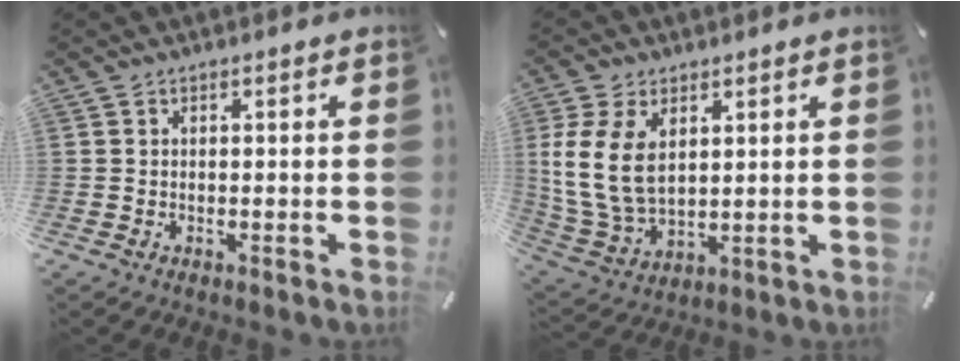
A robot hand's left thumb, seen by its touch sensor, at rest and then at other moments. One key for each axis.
{"total": 12.5, "fx": 3.2, "fy": 8.7, "fz": 8.4, "tx": -0.204, "ty": -0.007, "tz": 0.059}